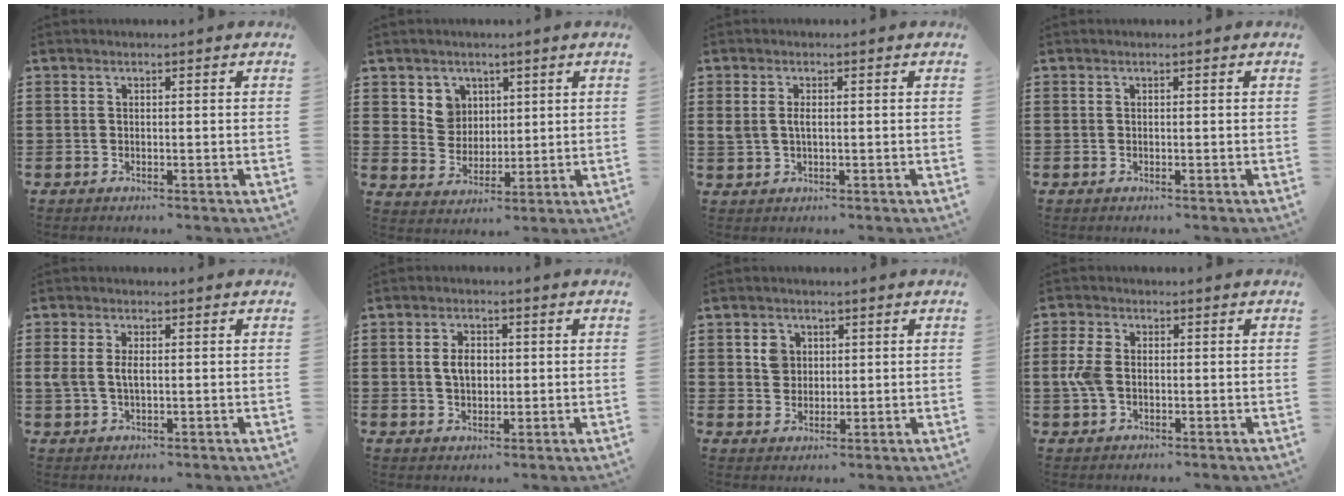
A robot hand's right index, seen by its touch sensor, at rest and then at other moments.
{"total": 5.2, "force": [2.6, 4.5, 0.7], "torque": [-0.031, 0.009, 0.048]}
{"total": 1.8, "force": [0.3, 0.9, 1.5], "torque": [-0.038, 0.002, 0.002]}
{"total": 0.0}
{"total": 3.0, "force": [0.3, 1.5, 2.6], "torque": [-0.066, 0.001, 0.000]}
{"total": 3.7, "force": [0.3, 2.4, 2.7], "torque": [-0.050, 0.008, 0.002]}
{"total": 3.1, "force": [1.1, 2.8, 1.0], "torque": [-0.022, 0.008, 0.017]}
{"total": 4.3, "force": [-0.1, 2.8, 3.3], "torque": [-0.093, 0.000, -0.011]}